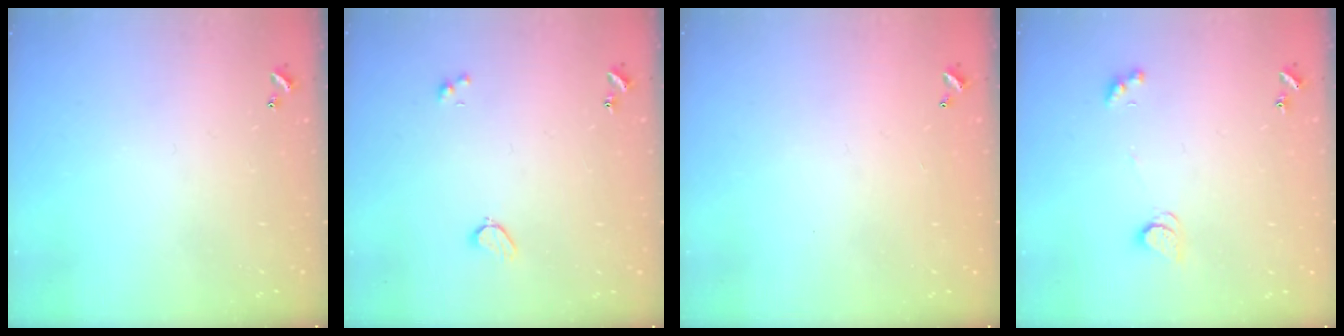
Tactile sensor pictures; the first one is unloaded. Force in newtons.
{"total": 2.2, "press": 2.1, "slide": 0.6}
{"total": 2.9, "press": 2.9, "slide": 0.1}
{"total": 2.2, "press": 2.2, "slide": 0.4}